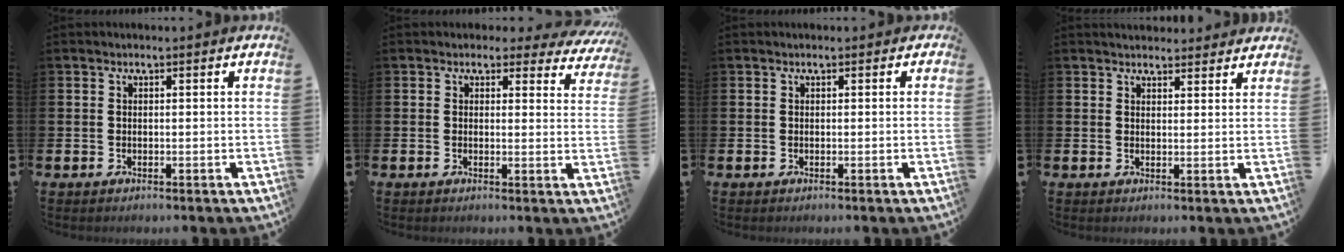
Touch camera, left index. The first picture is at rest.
{"total": 2.0, "force": [1.7, 1.1, 0.2], "torque": [0.003, -0.012, 0.022]}
{"total": 0.5, "force": [-0.1, 0.5, 0.2], "torque": [-0.002, 0.007, -0.004]}
{"total": 2.8, "force": [2.7, 0.8, 0.0], "torque": [0.007, -0.014, 0.047]}